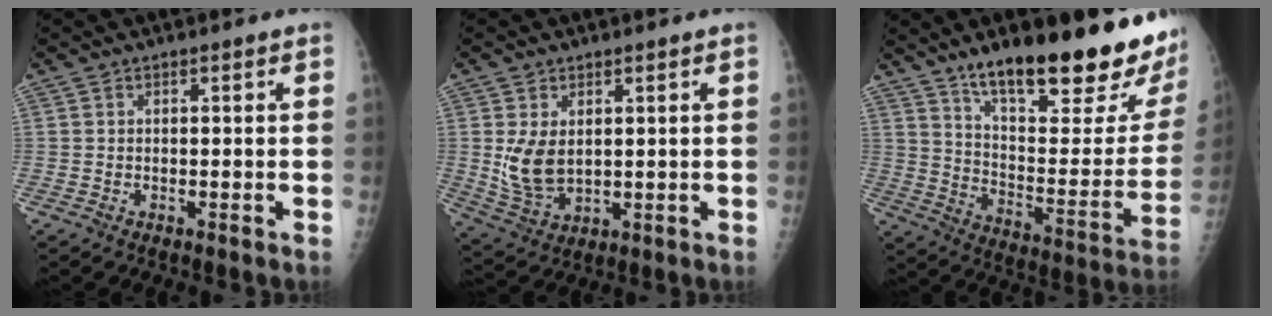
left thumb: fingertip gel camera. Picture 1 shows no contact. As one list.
[{"total": 7.6, "force": [1.3, 5.0, 5.7], "torque": [-0.098, -0.017, 0.042]}, {"total": 28.1, "force": [19.9, 6.6, 18.8], "torque": [-0.235, -0.101, 0.297]}]